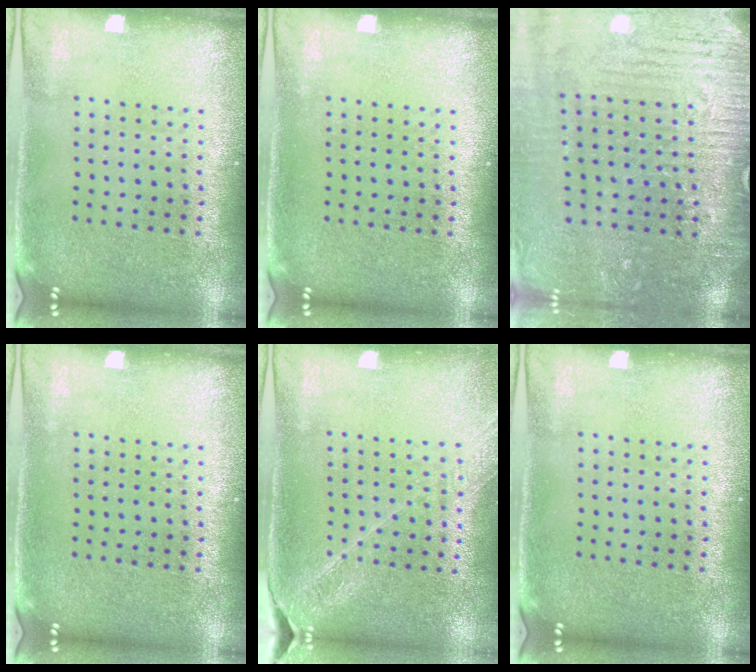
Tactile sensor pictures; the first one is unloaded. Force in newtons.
{"total": 0.0}
{"total": 3.7, "press": 3.7, "slide": 0.5}
{"total": 0.0}
{"total": 1.6, "press": 1.6, "slide": 0.0}
{"total": 0.0}